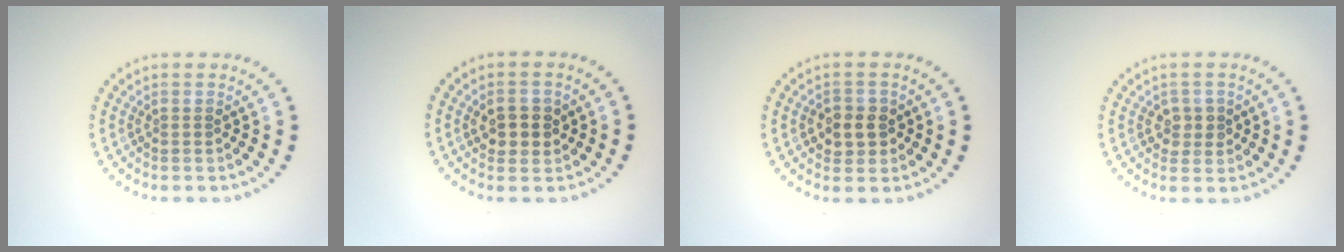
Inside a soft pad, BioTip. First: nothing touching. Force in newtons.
{"total": 2.5, "press": 2.5, "slide": 0.5}
{"total": 2.5, "press": 2.4, "slide": 0.6}
{"total": 1.8, "press": 1.7, "slide": 0.4}